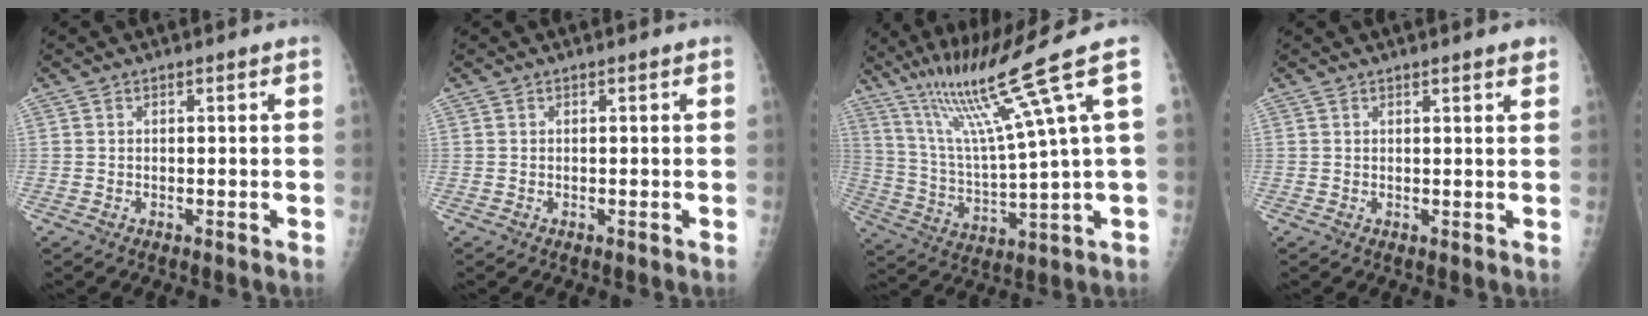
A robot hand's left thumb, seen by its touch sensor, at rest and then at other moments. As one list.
[{"total": 0.0}, {"total": 16.7, "force": [9.2, -0.9, 14.0], "torque": [-0.237, -0.034, 0.169]}, {"total": 1.9, "force": [1.4, 0.1, 1.3], "torque": [-0.015, -0.005, 0.018]}]